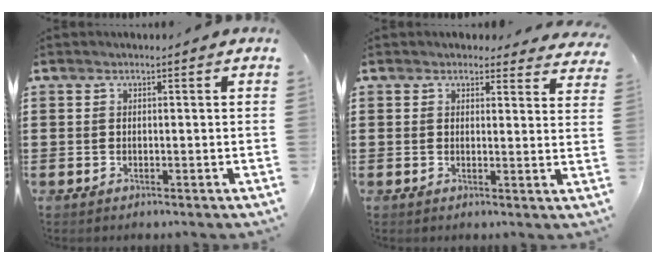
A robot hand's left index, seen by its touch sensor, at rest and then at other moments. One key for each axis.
{"total": 2.2, "fx": 2.1, "fy": 0.7, "fz": 0.4, "tx": -0.007, "ty": -0.009, "tz": 0.037}